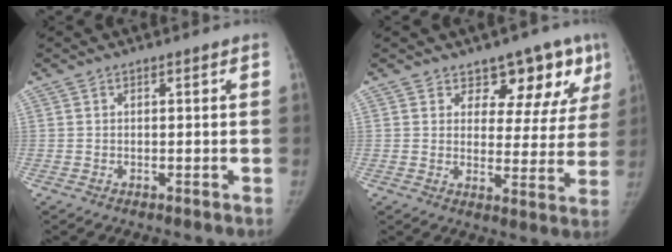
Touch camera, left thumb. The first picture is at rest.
{"total": 11.1, "force": [7.6, 6.5, 4.8], "torque": [-0.004, -0.040, 0.086]}